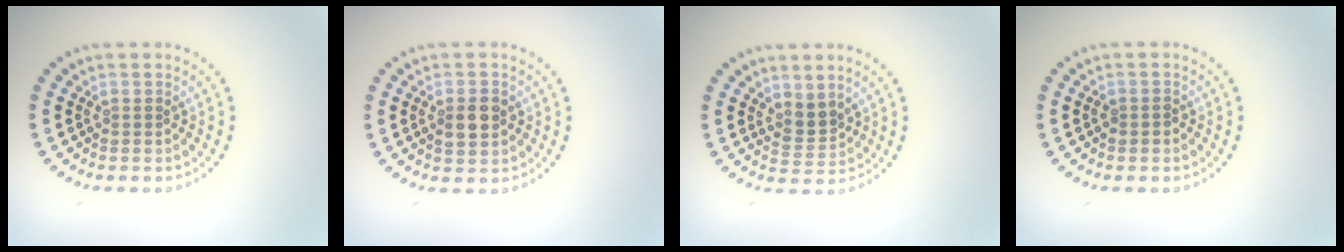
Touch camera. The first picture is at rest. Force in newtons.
{"total": 2.8, "press": 2.7, "slide": 0.1}
{"total": 2.1, "press": 1.6, "slide": 1.4}
{"total": 0.8, "press": 0.7, "slide": 0.3}